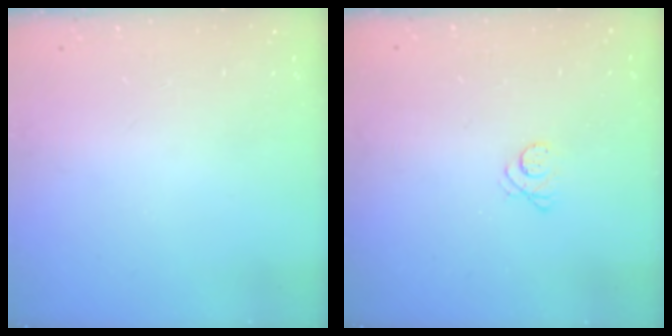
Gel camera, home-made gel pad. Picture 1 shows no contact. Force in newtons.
{"total": 3.3, "press": 3.3, "slide": 0.4}